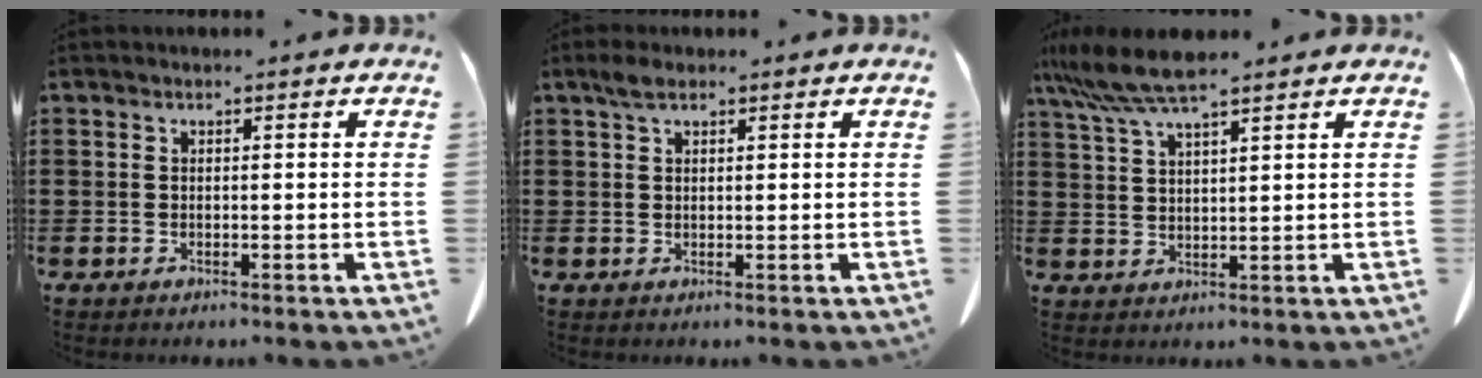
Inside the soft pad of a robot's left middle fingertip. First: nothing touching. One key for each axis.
{"total": 2.1, "fx": 1.3, "fy": 0.9, "fz": 1.3, "tx": -0.031, "ty": 0.005, "tz": 0.025}
{"total": 7.0, "fx": 5.6, "fy": 0.6, "fz": 4.3, "tx": -0.098, "ty": -0.015, "tz": 0.102}